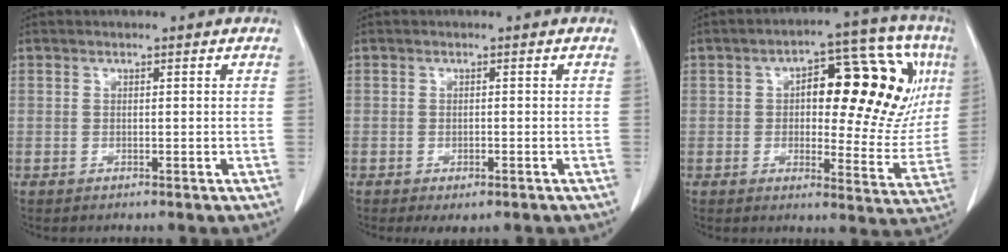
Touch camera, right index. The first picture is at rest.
{"total": 2.3, "force": [-1.4, 0.9, 1.7], "torque": [-0.025, -0.005, -0.012]}
{"total": 20.2, "force": [4.9, 8.2, 17.8], "torque": [-0.234, 0.040, 0.067]}